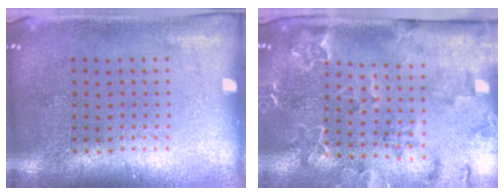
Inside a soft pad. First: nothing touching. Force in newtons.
{"total": 2.3, "press": 2.3, "slide": 0.1}